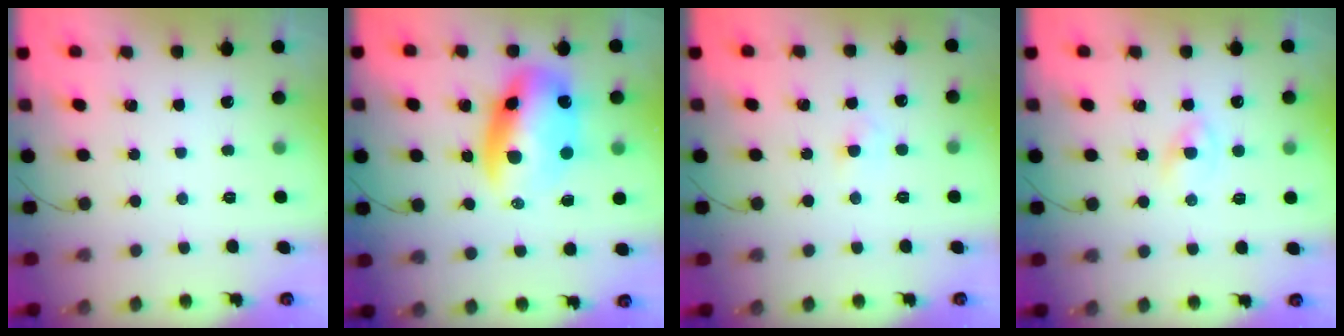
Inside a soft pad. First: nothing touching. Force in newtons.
{"total": 14.0, "press": 13.6, "slide": 3.3}
{"total": 1.9, "press": 1.8, "slide": 0.8}
{"total": 1.6, "press": 1.4, "slide": 0.9}